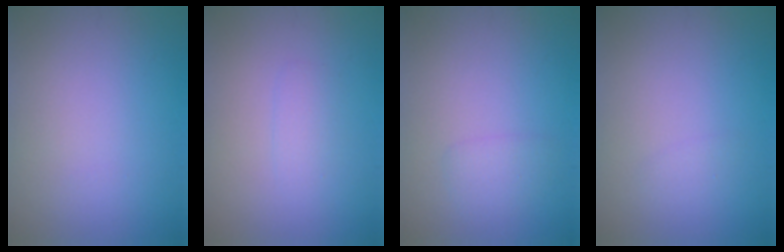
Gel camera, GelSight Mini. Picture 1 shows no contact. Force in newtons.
{"total": 1.1, "press": 1.1, "slide": 0.1}
{"total": 1.4, "press": 1.4, "slide": 0.1}
{"total": 0.6, "press": 0.6, "slide": 0.0}